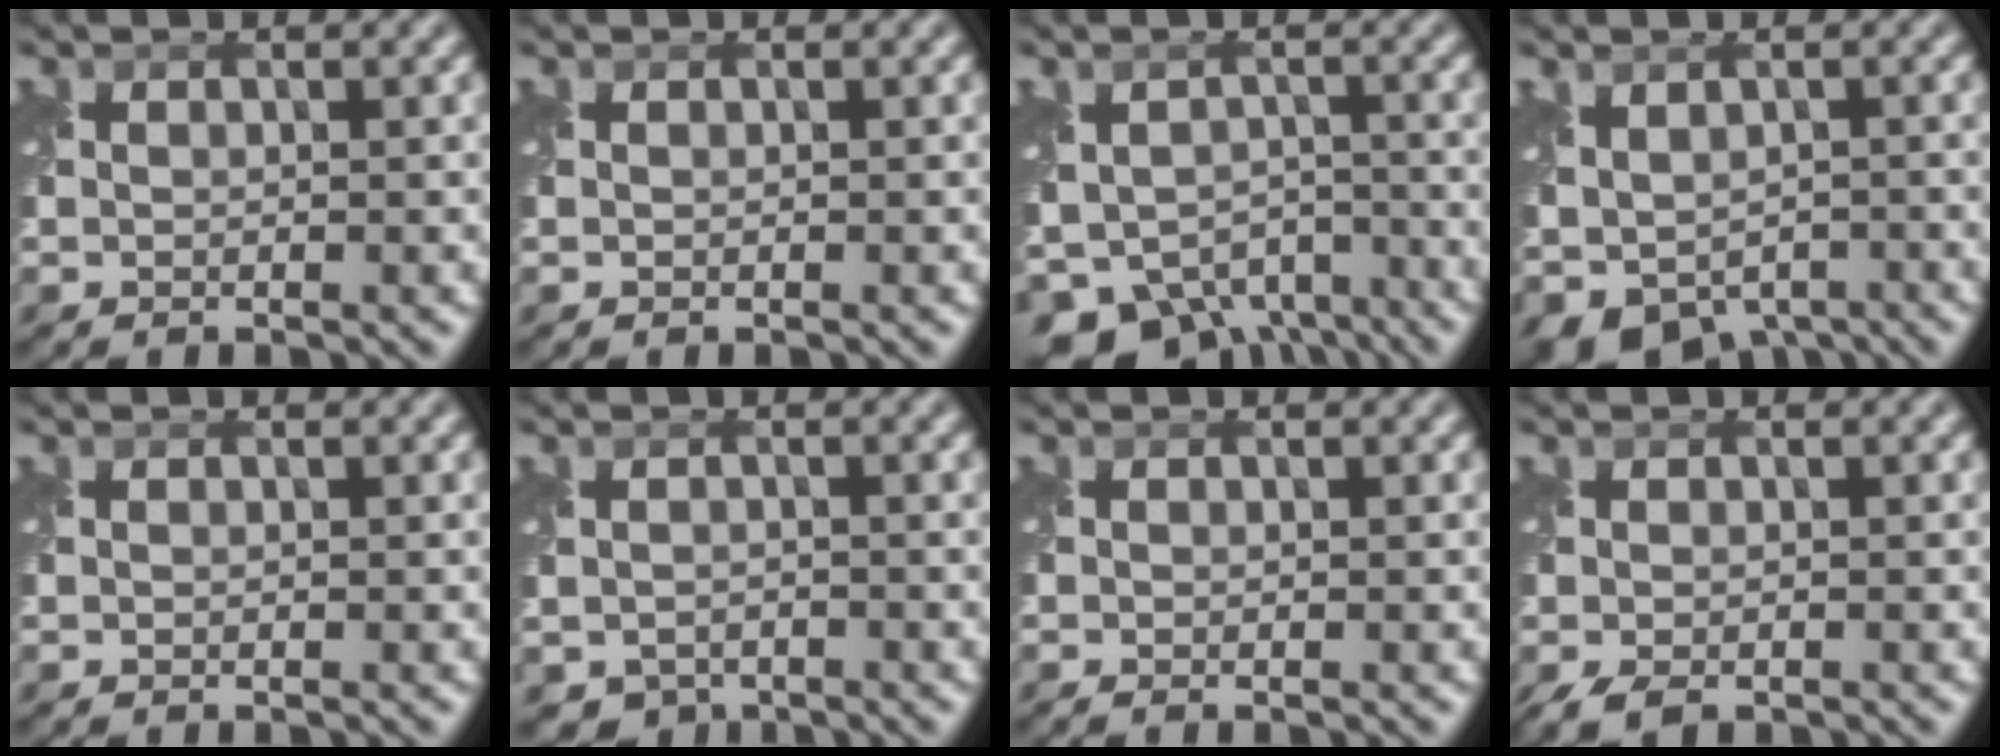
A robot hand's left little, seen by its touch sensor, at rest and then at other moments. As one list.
[{"total": 0.0}, {"total": 8.7, "force": [-5.7, 5.5, 3.7], "torque": [-0.072, -0.025, -0.087]}, {"total": 6.1, "force": [-2.5, 4.1, 3.8], "torque": [-0.069, -0.029, -0.029]}, {"total": 0.0}, {"total": 2.1, "force": [-1.4, 1.5, 0.4], "torque": [-0.006, -0.015, -0.027]}, {"total": 0.7, "force": [-0.3, 0.2, 0.6], "torque": [-0.012, -0.009, -0.008]}, {"total": 3.3, "force": [-2.3, 1.5, 1.9], "torque": [-0.043, -0.016, -0.038]}]